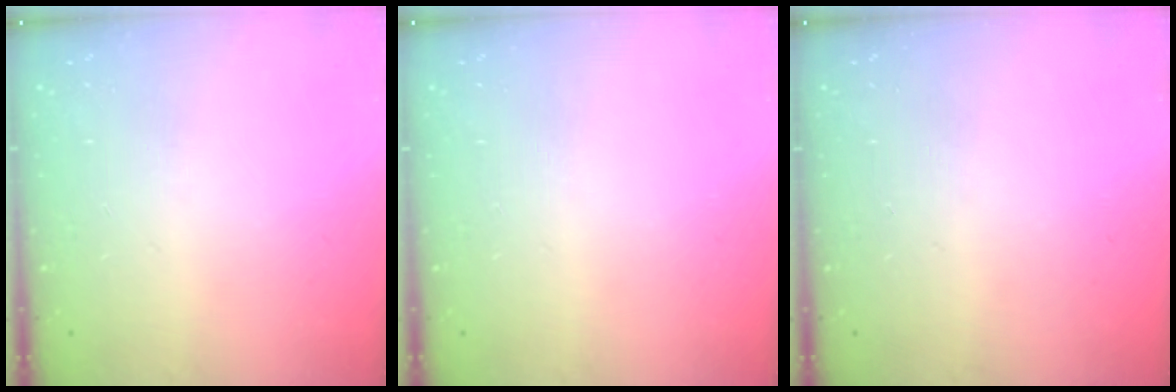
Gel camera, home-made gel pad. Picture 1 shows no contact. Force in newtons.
{"total": 0.0}
{"total": 0.0}